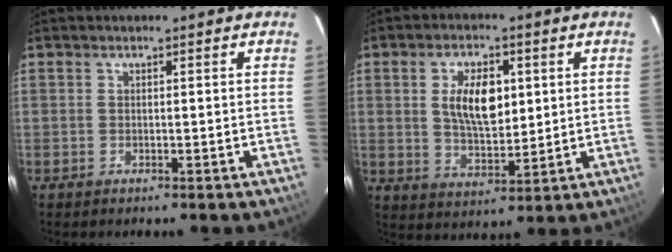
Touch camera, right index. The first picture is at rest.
{"total": 9.6, "force": [2.2, 4.7, 8.1], "torque": [-0.147, 0.004, 0.045]}